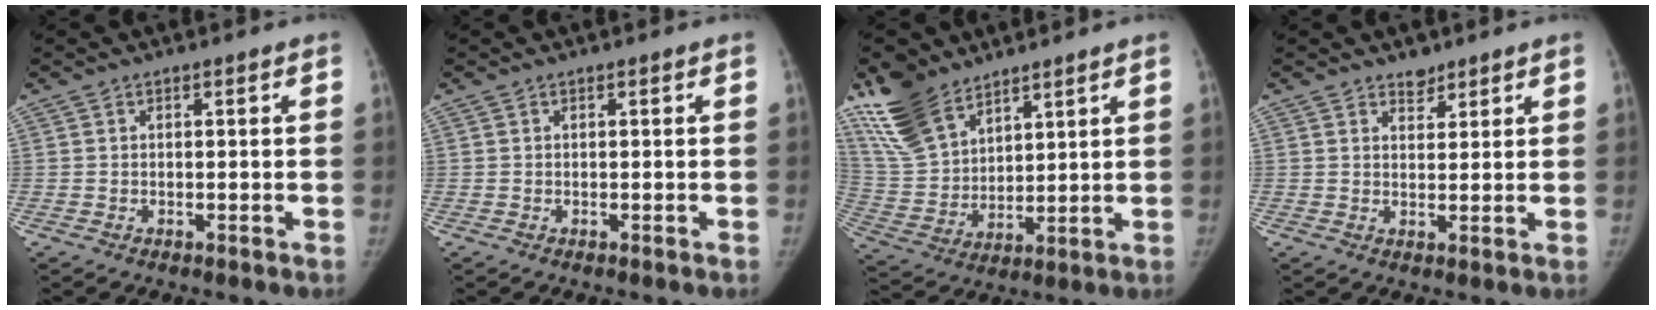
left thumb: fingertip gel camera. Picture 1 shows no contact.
{"total": 0.0}
{"total": 14.6, "force": [10.8, 7.4, 6.6], "torque": [-0.111, -0.042, 0.228]}
{"total": 2.8, "force": [2.3, 1.5, 0.7], "torque": [0.005, -0.016, 0.035]}